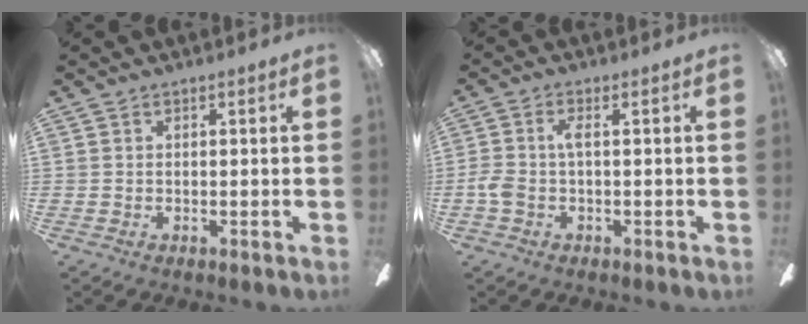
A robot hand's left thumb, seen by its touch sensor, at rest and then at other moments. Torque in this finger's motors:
{"motor_torque": [-0.78, 0.94, 0.81, 1.04, 0.39]}